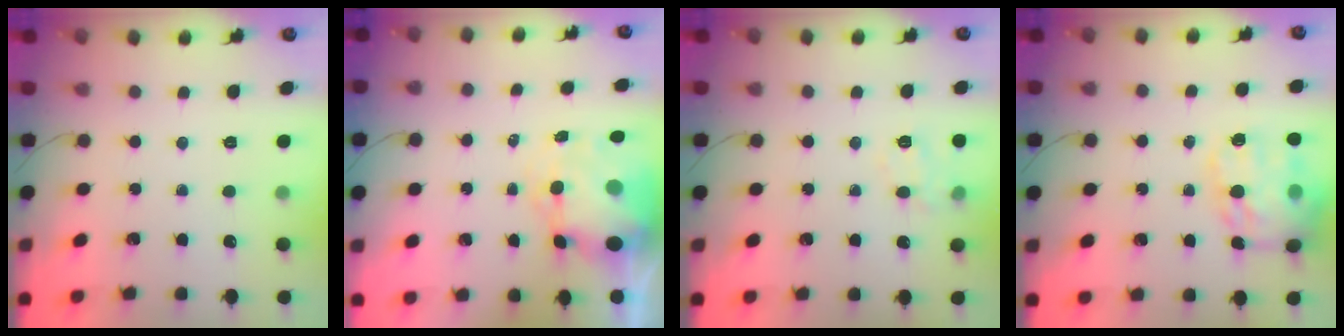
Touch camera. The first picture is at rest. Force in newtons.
{"total": 9.4, "press": 9.0, "slide": 2.5}
{"total": 9.5, "press": 9.4, "slide": 1.0}
{"total": 21.1, "press": 20.9, "slide": 2.9}